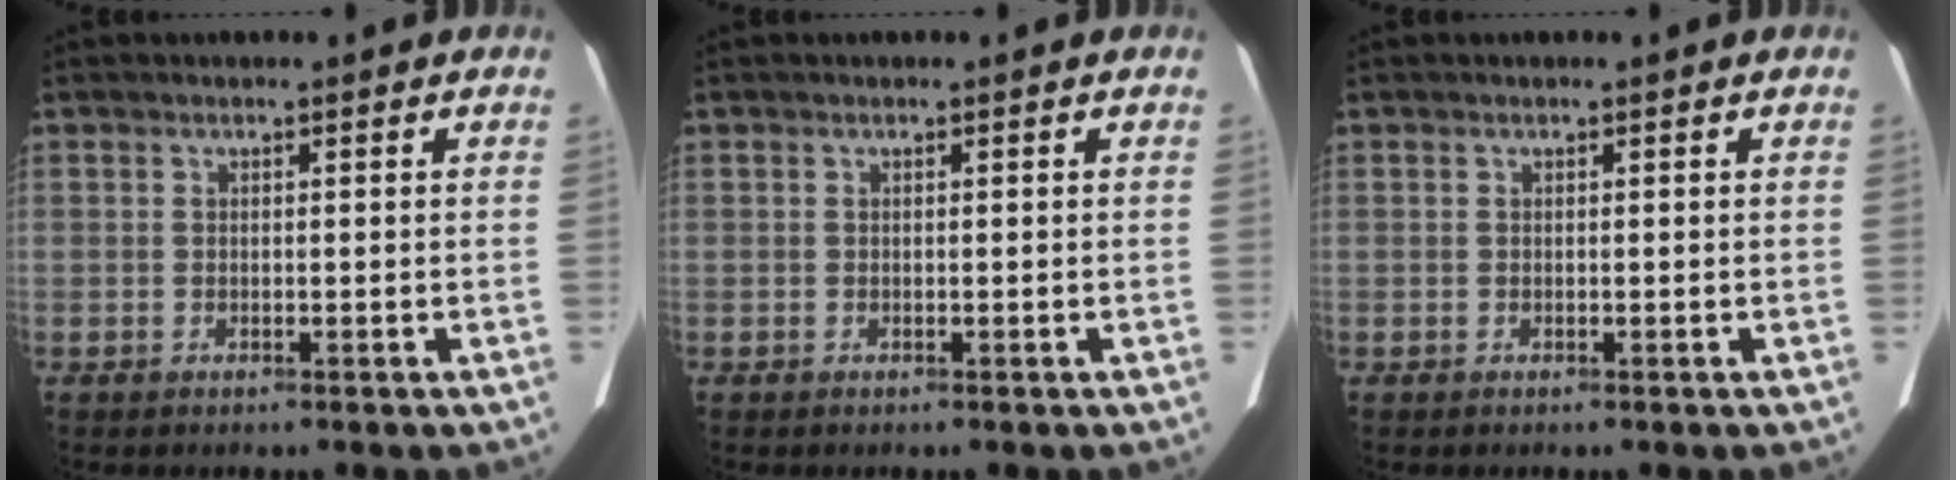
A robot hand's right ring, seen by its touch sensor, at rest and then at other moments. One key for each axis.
{"total": 0.0}
{"total": 0.0}